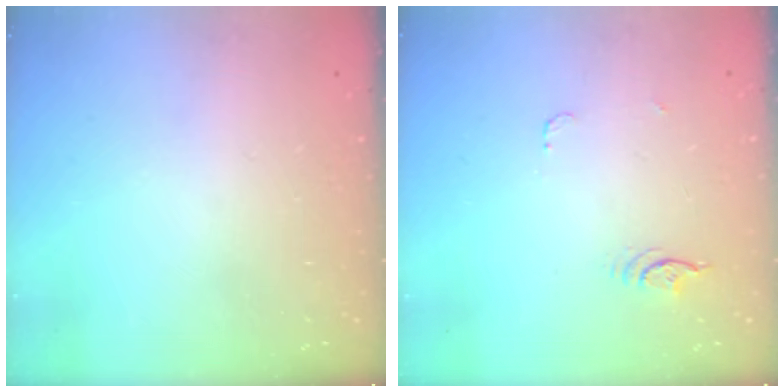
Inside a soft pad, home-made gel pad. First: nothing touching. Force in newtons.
{"total": 3.8, "press": 3.4, "slide": 1.6}